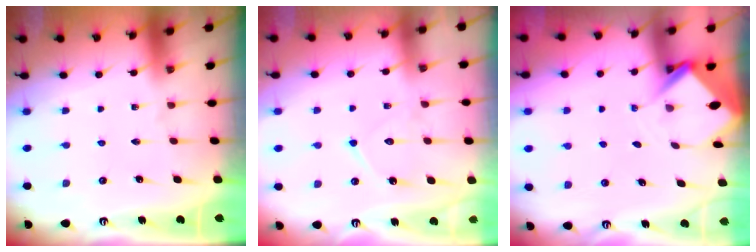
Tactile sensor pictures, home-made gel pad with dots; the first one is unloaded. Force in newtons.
{"total": 9.6, "press": 9.6, "slide": 0.8}
{"total": 3.8, "press": 3.8, "slide": 0.3}